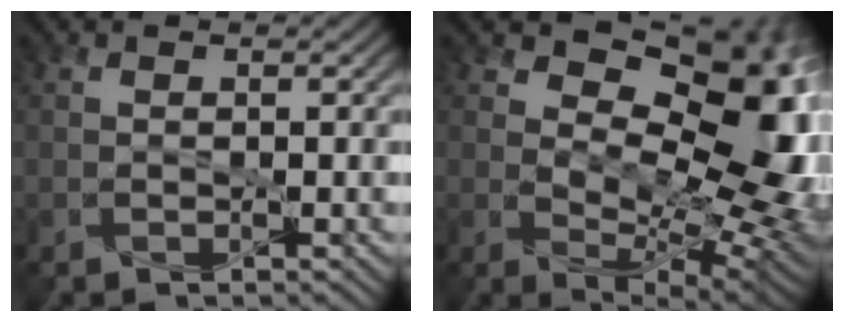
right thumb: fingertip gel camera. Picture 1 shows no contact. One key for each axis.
{"total": 13.8, "fx": 4.5, "fy": 8.2, "fz": 10.1, "tx": -0.135, "ty": -0.010, "tz": 0.075}